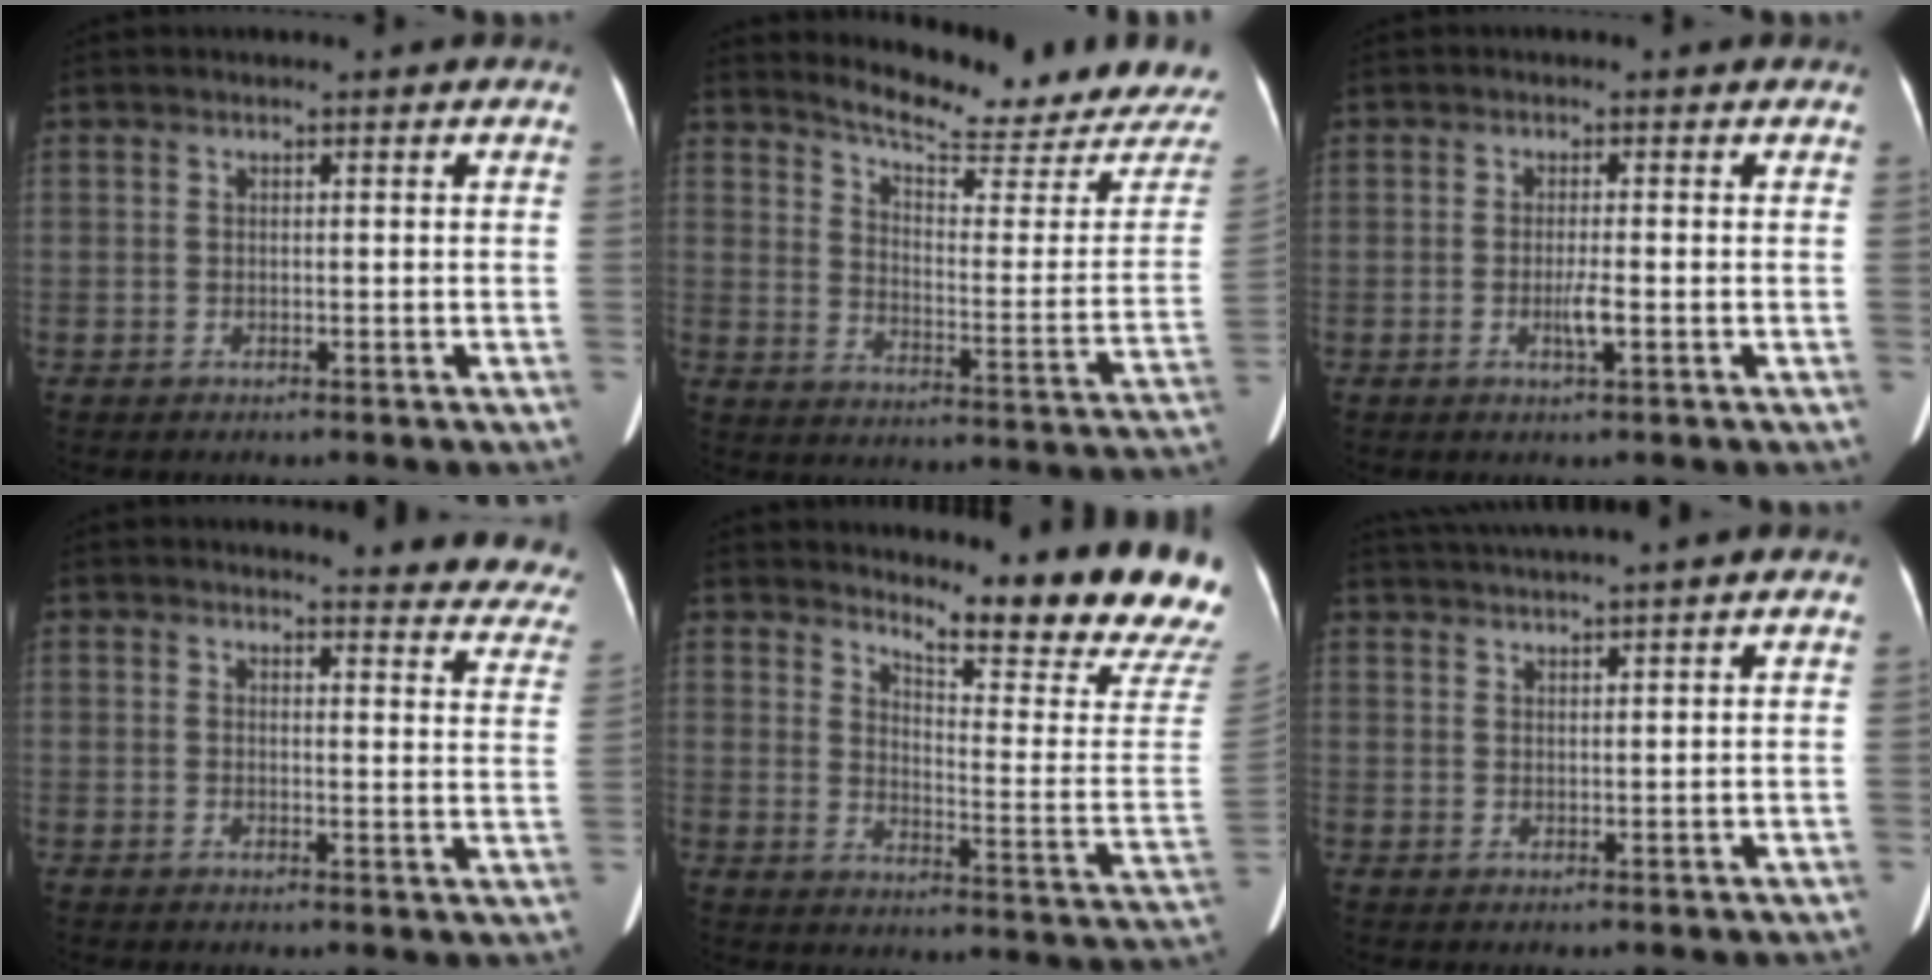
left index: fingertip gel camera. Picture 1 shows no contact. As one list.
[{"total": 19.2, "force": [18.7, 1.5, 4.4], "torque": [-0.066, -0.105, 0.227]}, {"total": 2.0, "force": [-0.7, -0.1, 1.9], "torque": [-0.039, -0.004, -0.011]}, {"total": 14.0, "force": [13.6, 2.2, 2.8], "torque": [0.007, -0.088, 0.111]}, {"total": 18.9, "force": [17.6, 0.1, 6.9], "torque": [-0.110, -0.123, 0.208]}, {"total": 7.2, "force": [6.5, -1.6, 2.7], "torque": [-0.045, 0.025, 0.099]}]